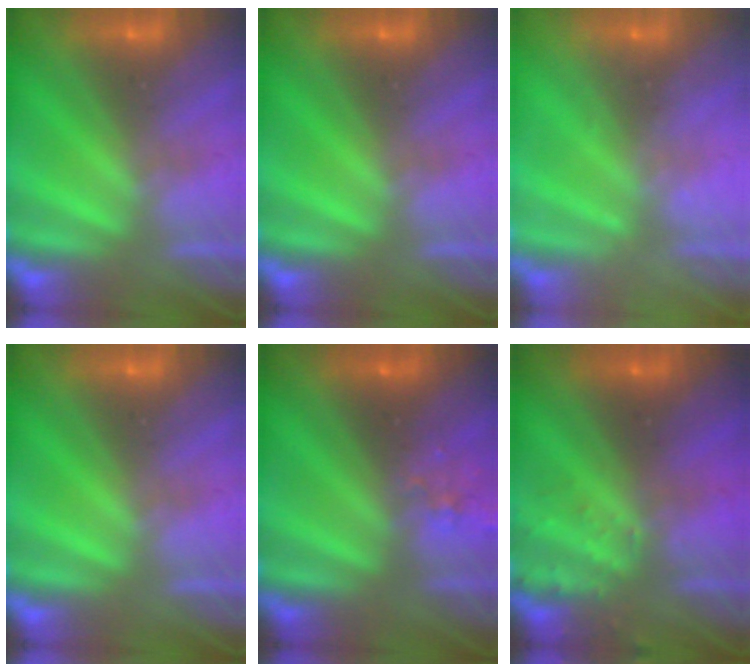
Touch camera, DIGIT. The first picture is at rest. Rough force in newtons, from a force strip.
{"total": 0.0}
{"total": 2.4}
{"total": 0.0}
{"total": 2.3}
{"total": 3.2}